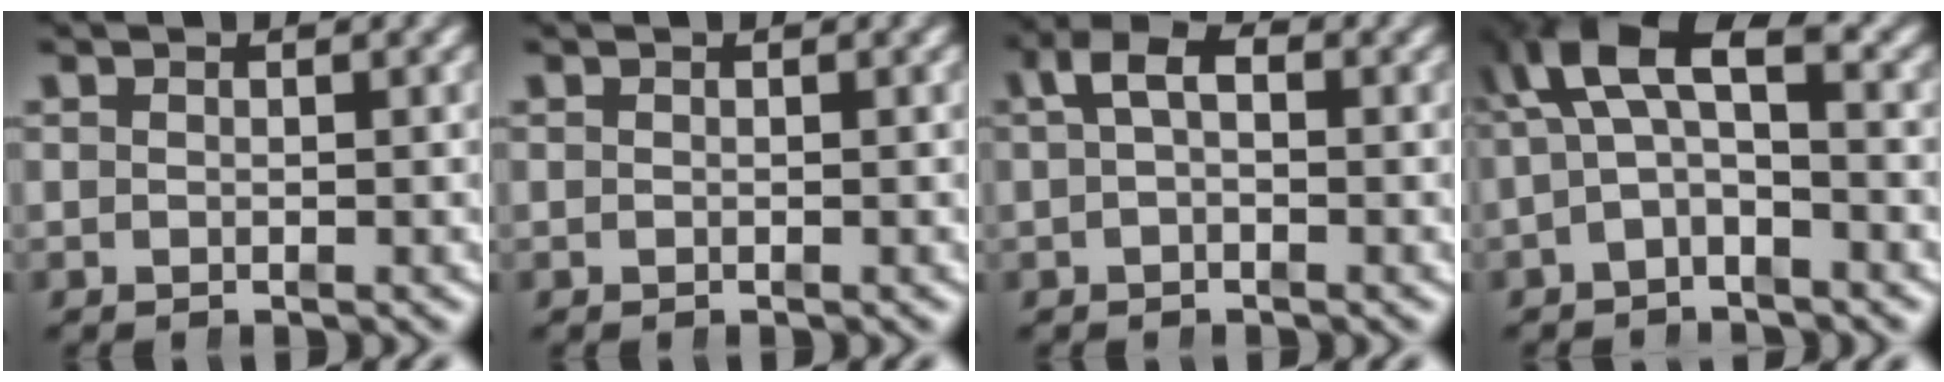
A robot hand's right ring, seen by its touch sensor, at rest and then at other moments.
{"total": 0.0}
{"total": 3.7, "force": [1.2, 1.8, 3.0], "torque": [-0.045, 0.016, 0.010]}
{"total": 6.9, "force": [1.8, 4.4, 5.1], "torque": [-0.106, 0.000, 0.022]}